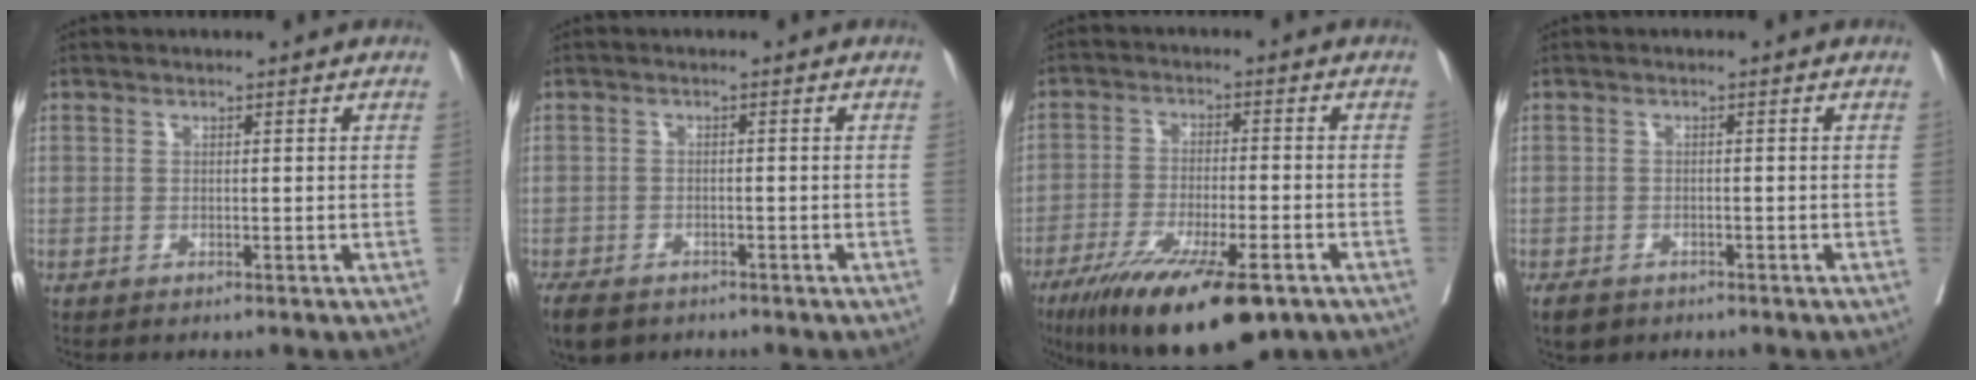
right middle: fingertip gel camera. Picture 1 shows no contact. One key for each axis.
{"total": 7.3, "fx": -5.2, "fy": 4.0, "fz": 3.2, "tx": -0.064, "ty": -0.009, "tz": -0.079}
{"total": 15.3, "fx": -9.9, "fy": 3.2, "fz": 11.2, "tx": -0.176, "ty": -0.035, "tz": -0.161}
{"total": 3.4, "fx": -2.5, "fy": 1.9, "fz": 1.2, "tx": -0.021, "ty": -0.003, "tz": -0.037}